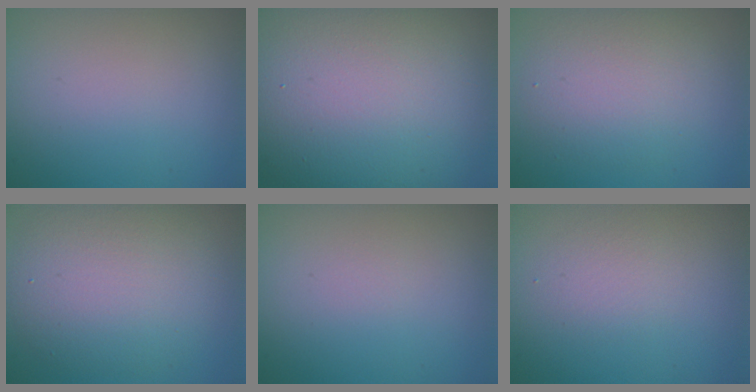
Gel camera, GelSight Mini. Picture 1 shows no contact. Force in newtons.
{"total": 15.8, "press": 15.8, "slide": 1.1}
{"total": 4.1, "press": 4.1, "slide": 0.1}
{"total": 6.7, "press": 6.7, "slide": 0.3}
{"total": 0.0}
{"total": 1.5, "press": 1.5, "slide": 0.1}